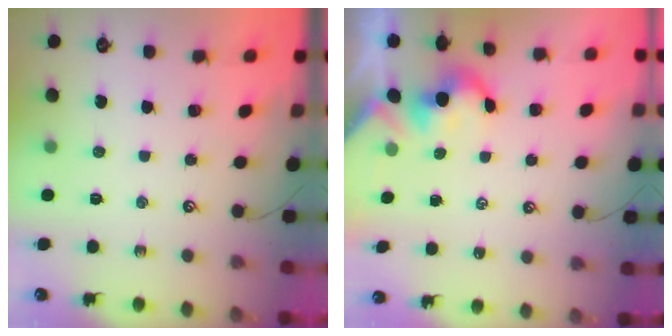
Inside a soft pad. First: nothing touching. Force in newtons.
{"total": 1.7, "press": 1.7, "slide": 0.2}